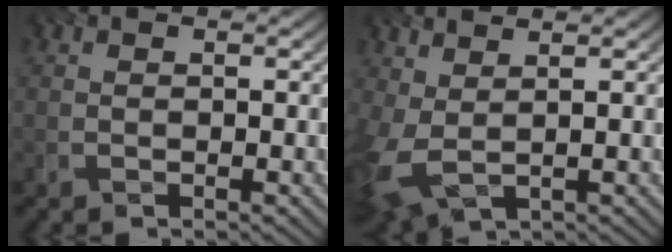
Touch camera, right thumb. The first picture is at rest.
{"total": 6.5, "force": [1.1, 3.8, 5.2], "torque": [-0.159, -0.007, 0.033]}